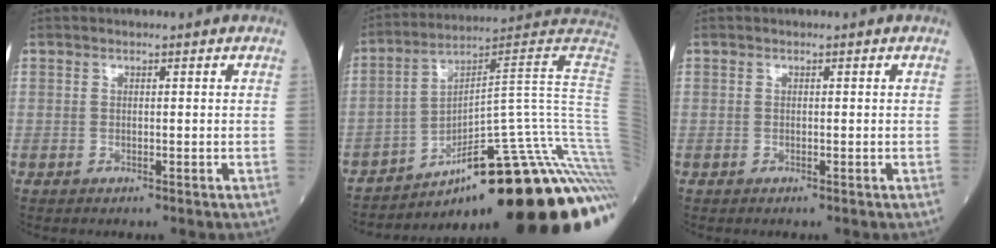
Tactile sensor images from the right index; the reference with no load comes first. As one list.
[{"total": 33.8, "force": [-18.5, 2.7, 28.2], "torque": [-0.263, 0.012, -0.265]}, {"total": 0.0}]